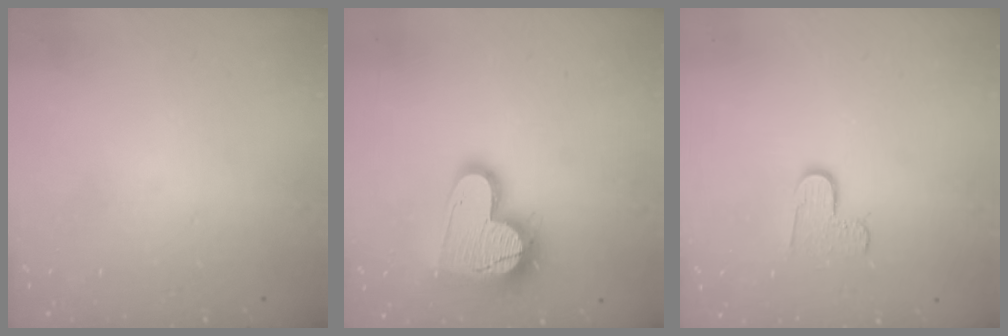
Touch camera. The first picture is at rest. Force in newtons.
{"total": 17.4, "press": 17.3, "slide": 1.3}
{"total": 5.5, "press": 5.5, "slide": 0.5}